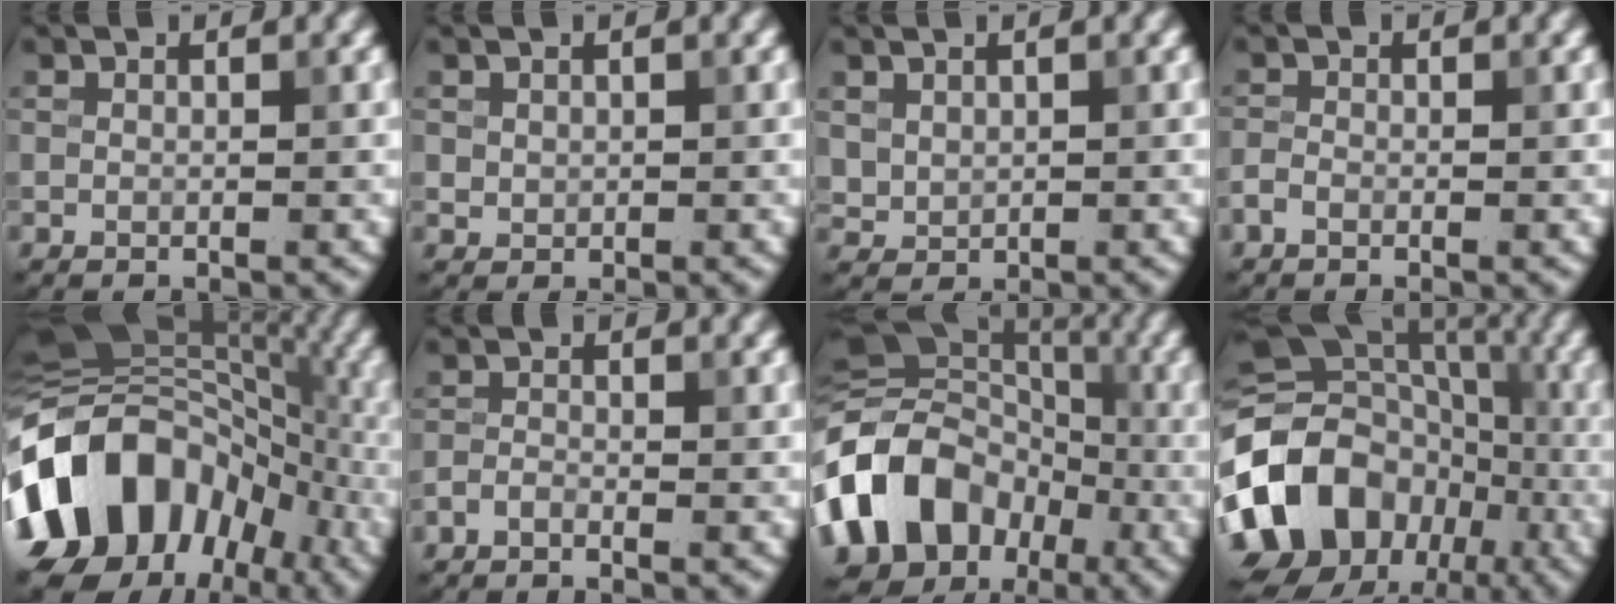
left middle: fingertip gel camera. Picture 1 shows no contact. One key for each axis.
{"total": 0.8, "fx": 0.3, "fy": 0.7, "fz": 0.3, "tx": -0.001, "ty": -0.003, "tz": 0.008}
{"total": 1.2, "fx": 0.6, "fy": 0.9, "fz": 0.5, "tx": -0.010, "ty": -0.005, "tz": 0.020}
{"total": 1.0, "fx": -0.7, "fy": 0.4, "fz": 0.5, "tx": -0.009, "ty": 0.003, "tz": -0.018}
{"total": 14.6, "fx": -4.7, "fy": 10.9, "fz": 8.6, "tx": -0.151, "ty": 0.006, "tz": -0.091}
{"total": 0.9, "fx": -0.8, "fy": 0.2, "fz": 0.4, "tx": -0.008, "ty": 0.003, "tz": -0.020}
{"total": 15.9, "fx": -5.7, "fy": 12.3, "fz": 8.2, "tx": -0.175, "ty": 0.008, "tz": -0.104}
{"total": 14.8, "fx": -5.7, "fy": 11.0, "fz": 8.2, "tx": -0.174, "ty": 0.026, "tz": -0.115}